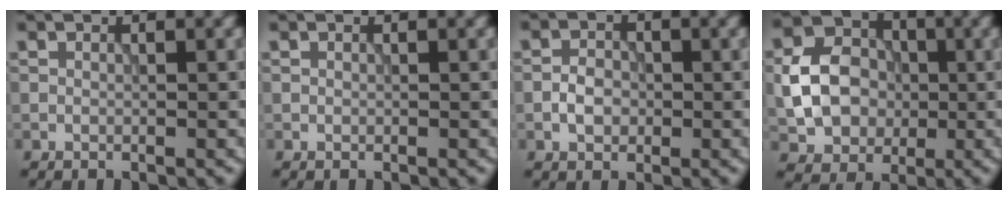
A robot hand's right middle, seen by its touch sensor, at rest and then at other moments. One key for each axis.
{"total": 0.0}
{"total": 2.2, "fx": -0.6, "fy": 1.6, "fz": 1.3, "tx": -0.023, "ty": 0.003, "tz": -0.015}
{"total": 6.2, "fx": -0.6, "fy": 5.1, "fz": 3.4, "tx": -0.066, "ty": 0.008, "tz": -0.020}